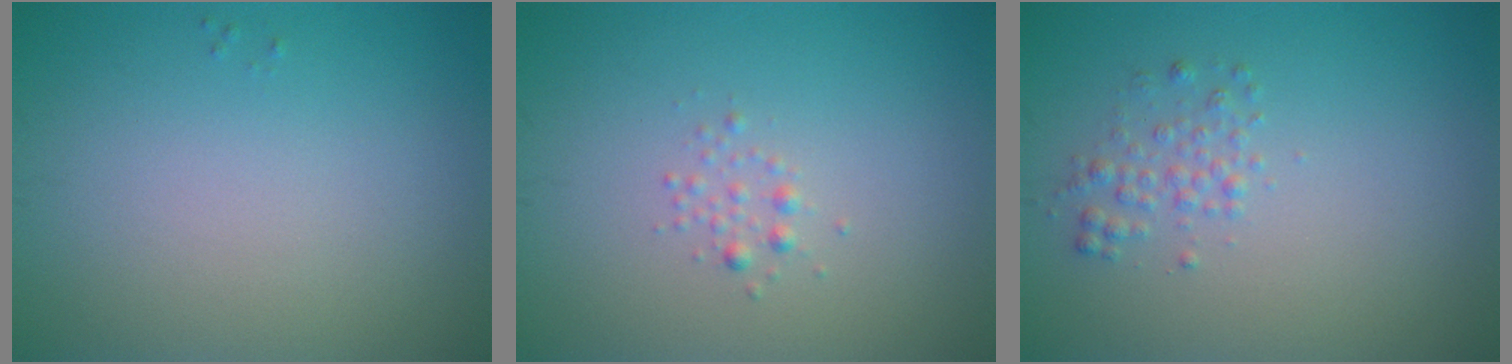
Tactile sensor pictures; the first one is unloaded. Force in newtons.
{"total": 0.9, "press": 0.9, "slide": 0.0}
{"total": 1.5, "press": 1.5, "slide": 0.1}